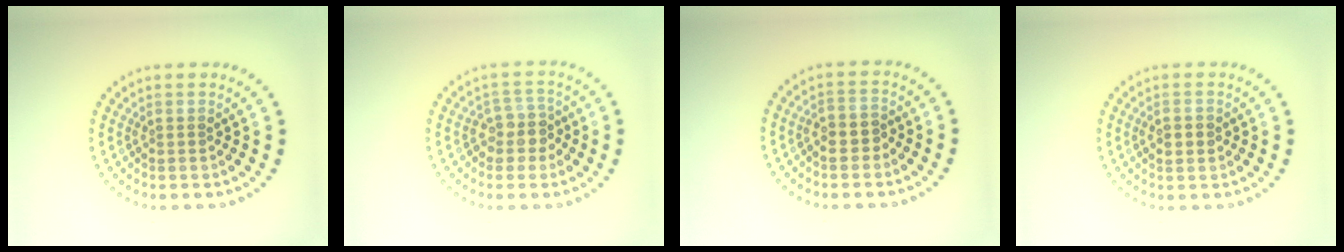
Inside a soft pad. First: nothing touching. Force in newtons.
{"total": 2.5, "press": 2.2, "slide": 1.2}
{"total": 1.6, "press": 1.5, "slide": 0.5}
{"total": 2.1, "press": 2.1, "slide": 0.1}